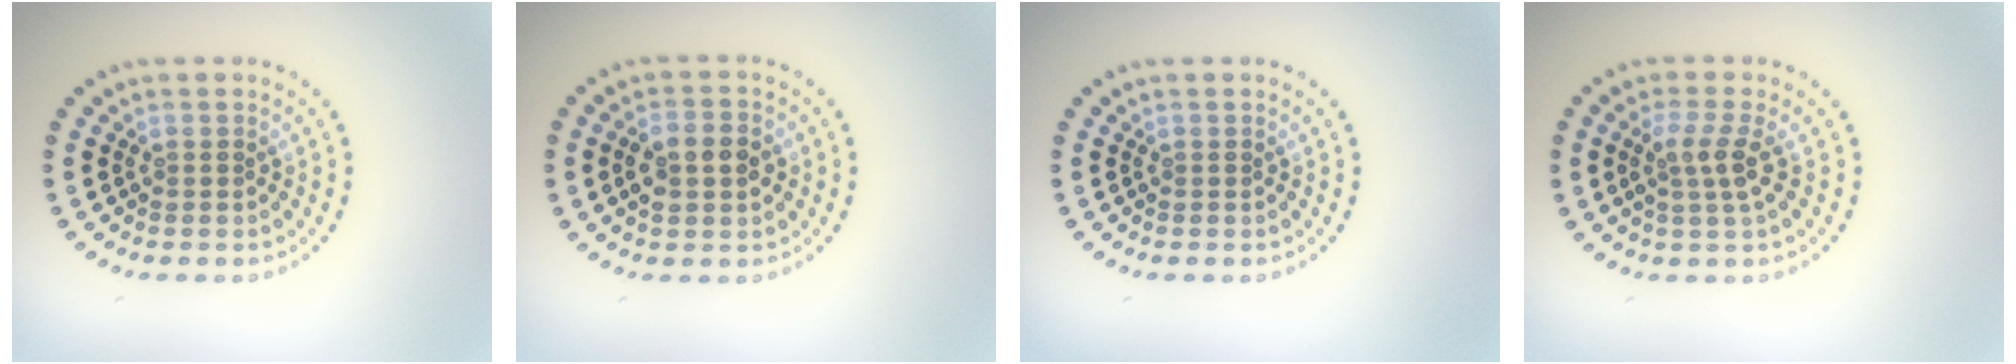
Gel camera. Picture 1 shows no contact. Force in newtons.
{"total": 3.5, "press": 3.5, "slide": 0.2}
{"total": 0.0}
{"total": 2.5, "press": 2.1, "slide": 1.4}